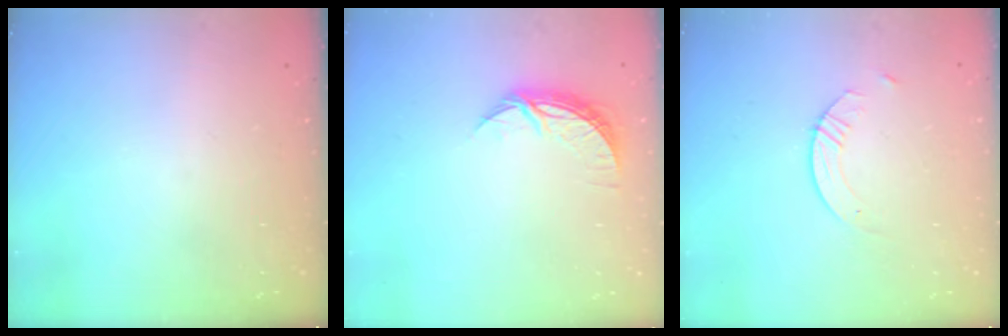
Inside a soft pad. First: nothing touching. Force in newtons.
{"total": 7.2, "press": 7.2, "slide": 0.4}
{"total": 4.9, "press": 4.8, "slide": 0.5}